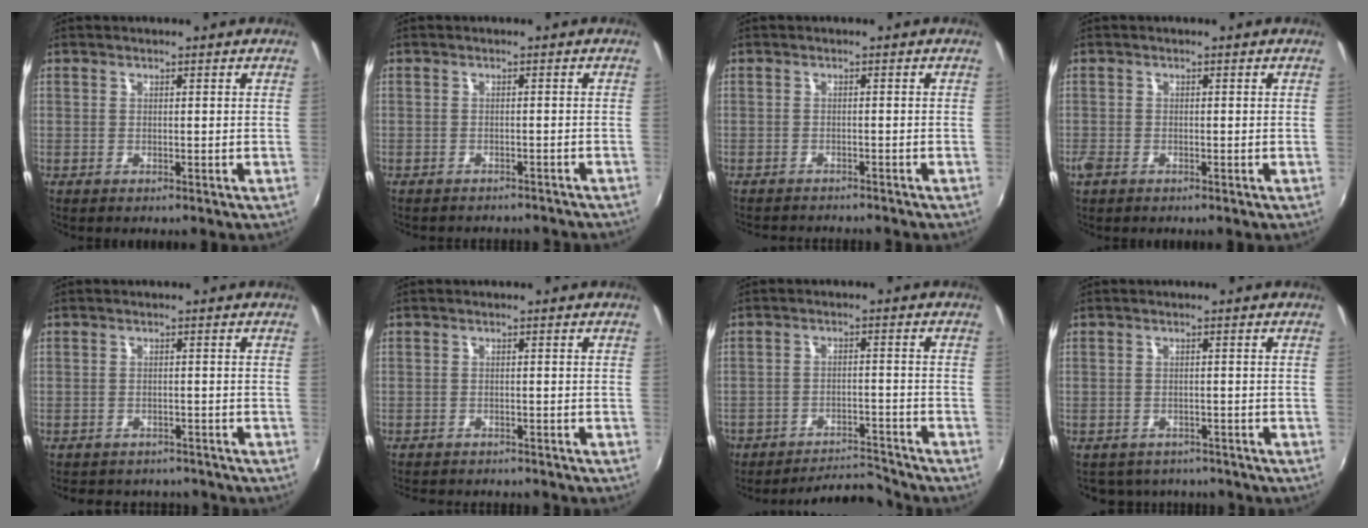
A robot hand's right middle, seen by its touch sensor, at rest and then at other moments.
{"total": 8.2, "force": [-7.4, 2.1, 2.8], "torque": [-0.062, -0.012, -0.092]}
{"total": 5.7, "force": [-5.4, 0.8, 1.7], "torque": [-0.046, -0.014, -0.079]}
{"total": 2.2, "force": [-1.5, 1.3, 1.0], "torque": [-0.022, -0.006, -0.030]}
{"total": 8.5, "force": [-7.5, 3.3, 2.4], "torque": [-0.057, -0.008, -0.100]}
{"total": 7.5, "force": [-6.9, 1.7, 2.5], "torque": [-0.061, -0.014, -0.098]}
{"total": 7.5, "force": [-7.4, 1.1, -0.2], "torque": [-0.015, 0.015, -0.116]}
{"total": 7.2, "force": [-6.2, 3.2, 1.6], "torque": [-0.039, -0.005, -0.084]}